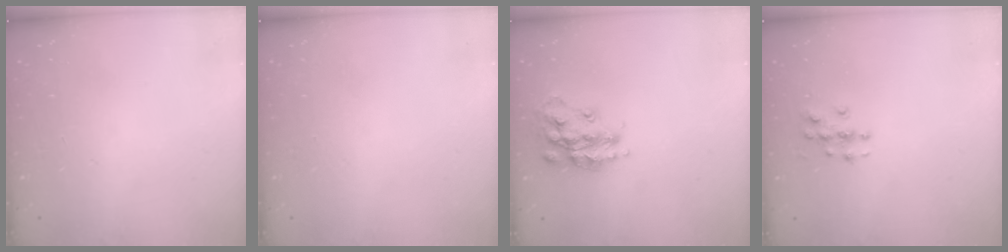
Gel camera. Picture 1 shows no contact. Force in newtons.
{"total": 0.0}
{"total": 15.9, "press": 15.8, "slide": 1.0}
{"total": 3.9, "press": 3.9, "slide": 0.2}